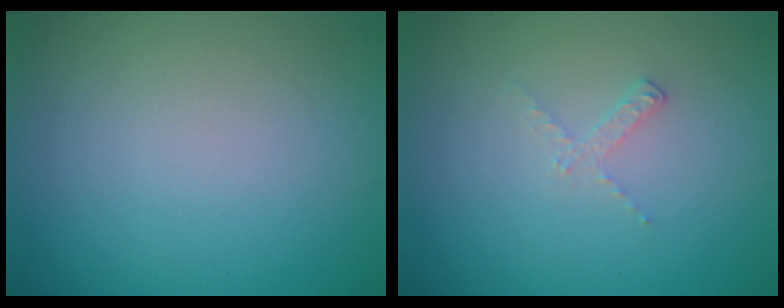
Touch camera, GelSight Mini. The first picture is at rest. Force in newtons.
{"total": 1.1, "press": 1.1, "slide": 0.2}